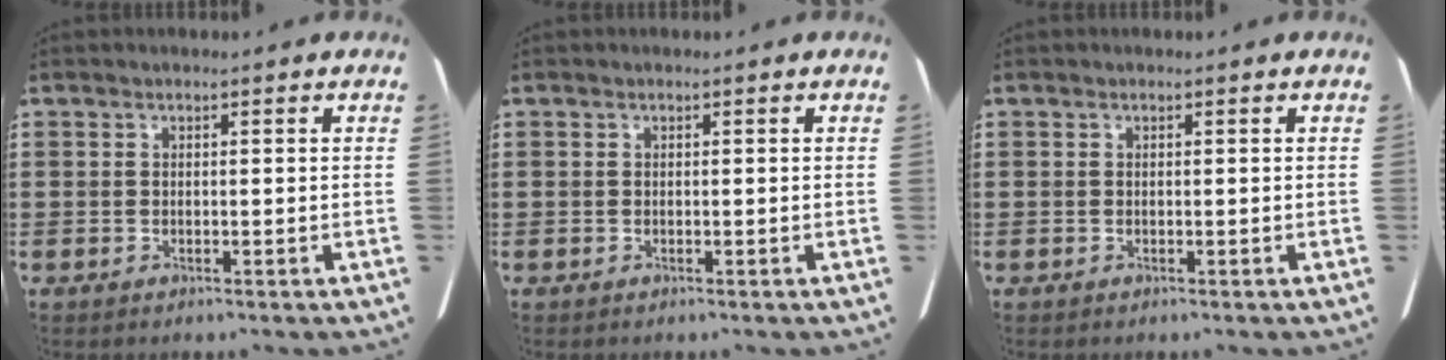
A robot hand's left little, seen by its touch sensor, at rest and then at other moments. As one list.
[{"total": 0.0}, {"total": 0.0}]